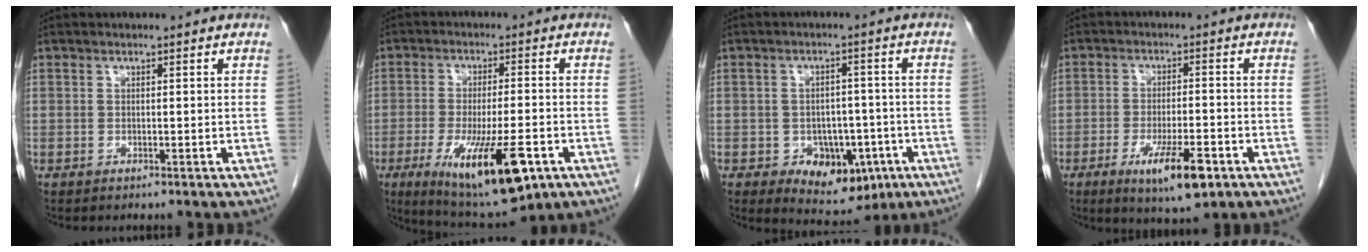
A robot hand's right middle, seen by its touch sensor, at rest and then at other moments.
{"total": 15.7, "force": [-6.9, 3.3, 13.7], "torque": [-0.225, -0.034, -0.097]}
{"total": 8.7, "force": [-3.4, 5.7, 5.7], "torque": [-0.073, 0.005, -0.037]}
{"total": 8.7, "force": [-4.4, 2.0, 7.3], "torque": [-0.126, -0.015, -0.065]}